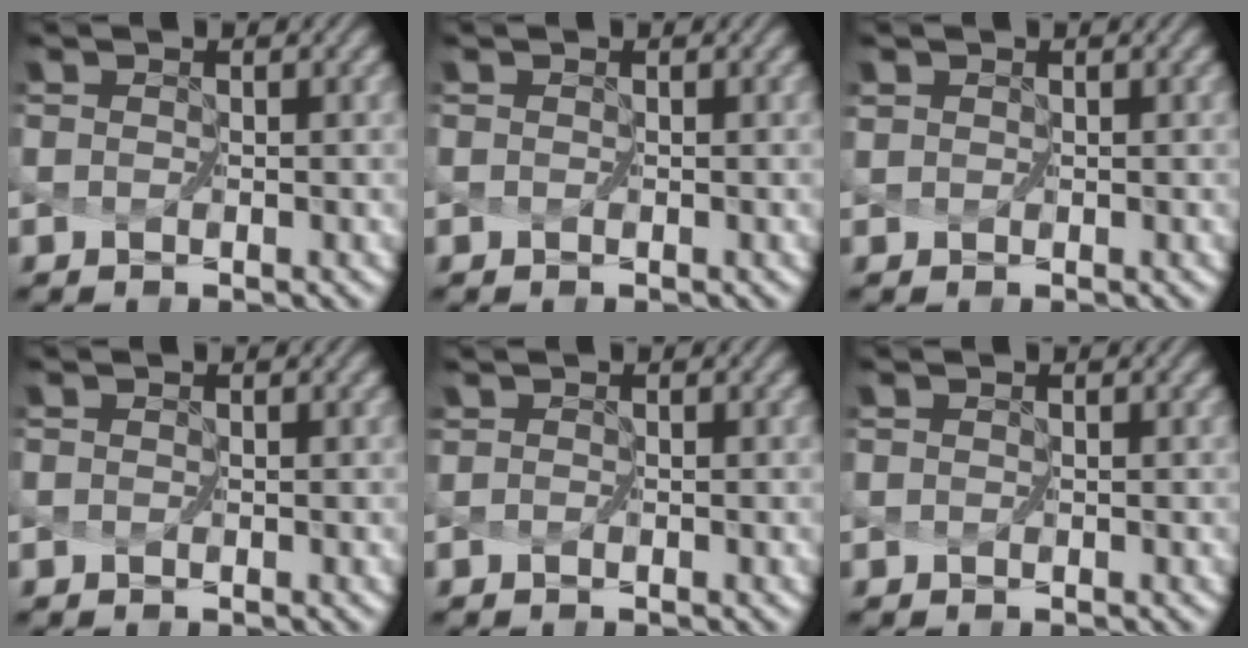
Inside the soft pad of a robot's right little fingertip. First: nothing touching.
{"total": 0.0}
{"total": 0.6, "force": [0.3, -0.1, -0.4], "torque": [0.012, -0.001, 0.007]}
{"total": 0.0}
{"total": 0.0}
{"total": 0.0}